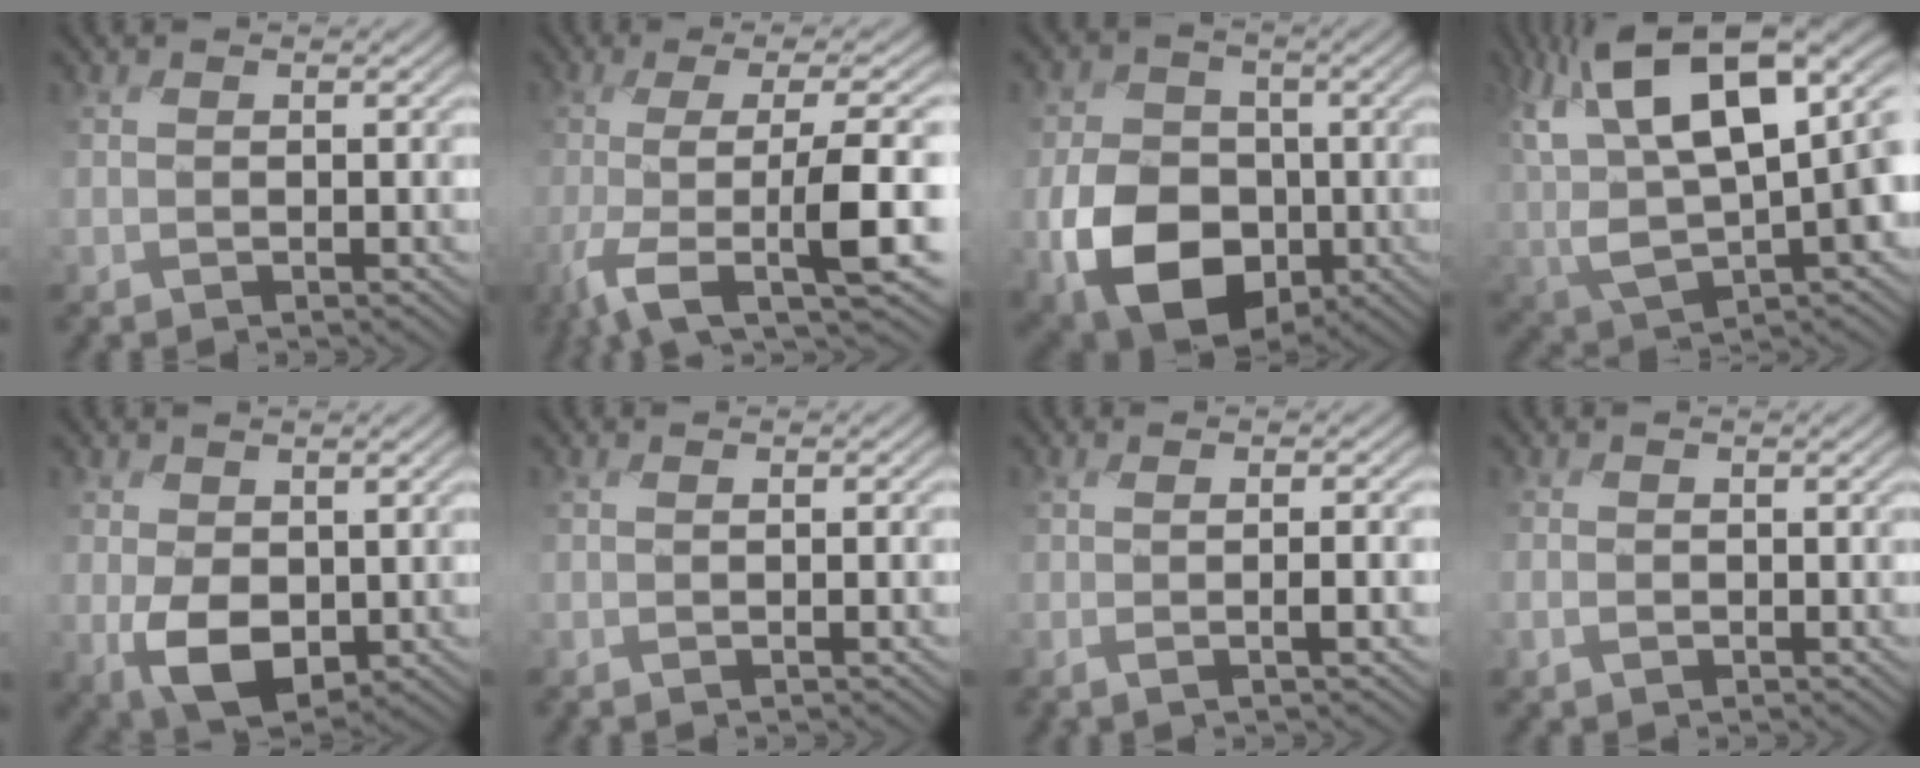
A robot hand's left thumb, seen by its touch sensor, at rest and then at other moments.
{"total": 11.2, "force": [-3.7, 1.9, 10.3], "torque": [-0.171, -0.001, -0.071]}
{"total": 11.9, "force": [-4.3, 8.7, 7.0], "torque": [-0.141, -0.028, -0.091]}
{"total": 18.6, "force": [5.0, 10.1, 14.8], "torque": [-0.280, 0.005, 0.087]}
{"total": 6.3, "force": [-0.6, 4.2, 4.8], "torque": [-0.110, -0.017, -0.013]}
{"total": 0.6, "force": [-0.1, -0.1, 0.6], "torque": [-0.007, 0.002, -0.003]}
{"total": 2.6, "force": [-0.5, -0.1, 2.6], "torque": [-0.039, 0.010, -0.019]}
{"total": 0.8, "force": [-0.4, 0.6, 0.4], "torque": [-0.009, -0.002, -0.008]}